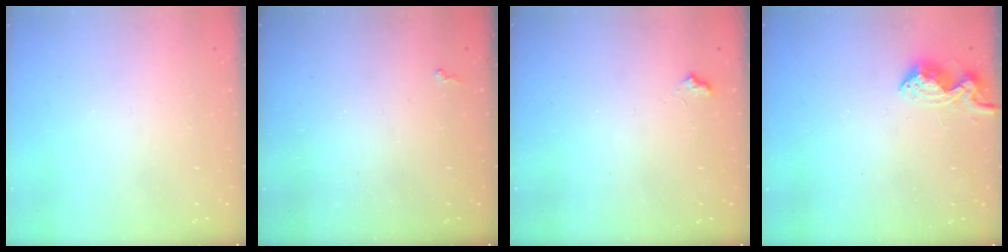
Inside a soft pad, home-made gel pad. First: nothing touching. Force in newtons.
{"total": 2.3, "press": 2.3, "slide": 0.5}
{"total": 6.0, "press": 6.0, "slide": 0.8}
{"total": 9.1, "press": 9.1, "slide": 0.3}